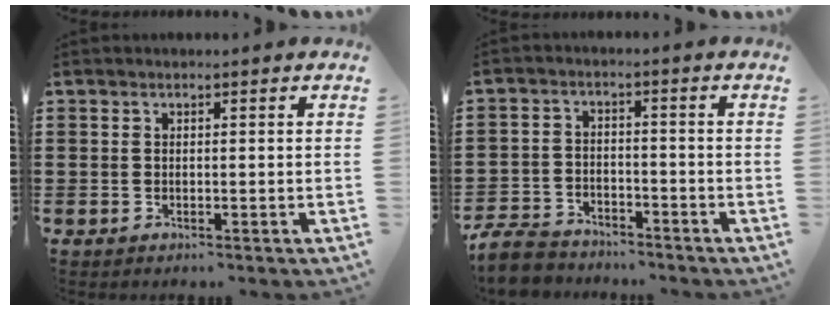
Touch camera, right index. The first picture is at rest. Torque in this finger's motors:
{"motor_torque": [-2.14, 0.00, -1.05, -0.21]}